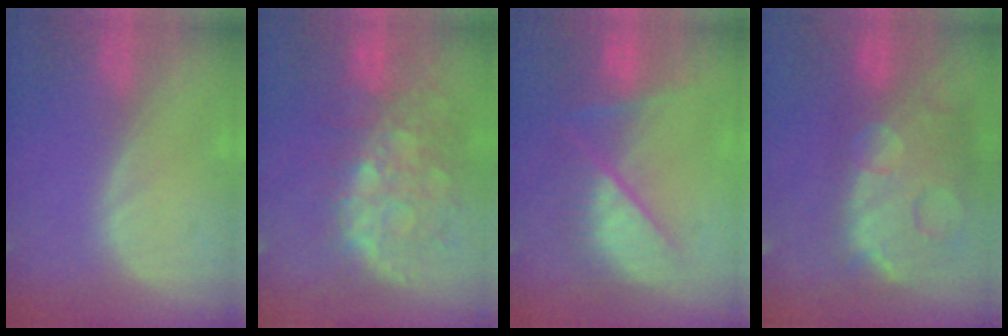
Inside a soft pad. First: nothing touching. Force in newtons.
{"total": 11.0, "press": 9.5, "slide": 5.6}
{"total": 8.0, "press": 8.0, "slide": 0.4}
{"total": 14.5, "press": 11.7, "slide": 8.5}